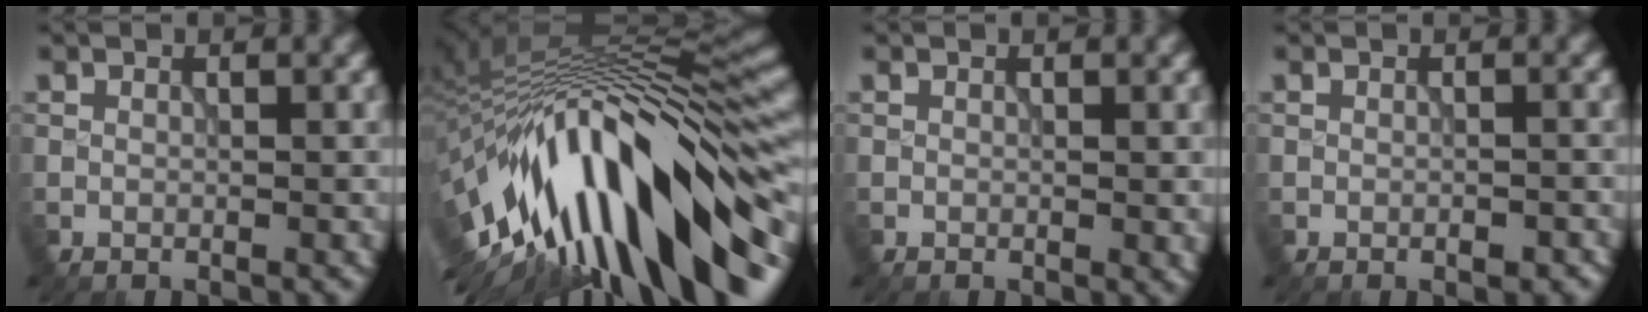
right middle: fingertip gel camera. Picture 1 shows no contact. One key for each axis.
{"total": 16.4, "fx": -5.4, "fy": 5.5, "fz": 14.5, "tx": -0.231, "ty": 0.031, "tz": -0.095}
{"total": 0.5, "fx": 0.0, "fy": 0.2, "fz": 0.5, "tx": -0.005, "ty": -0.002, "tz": 0.000}
{"total": 1.2, "fx": -0.6, "fy": 0.5, "fz": 0.9, "tx": -0.015, "ty": -0.002, "tz": -0.008}